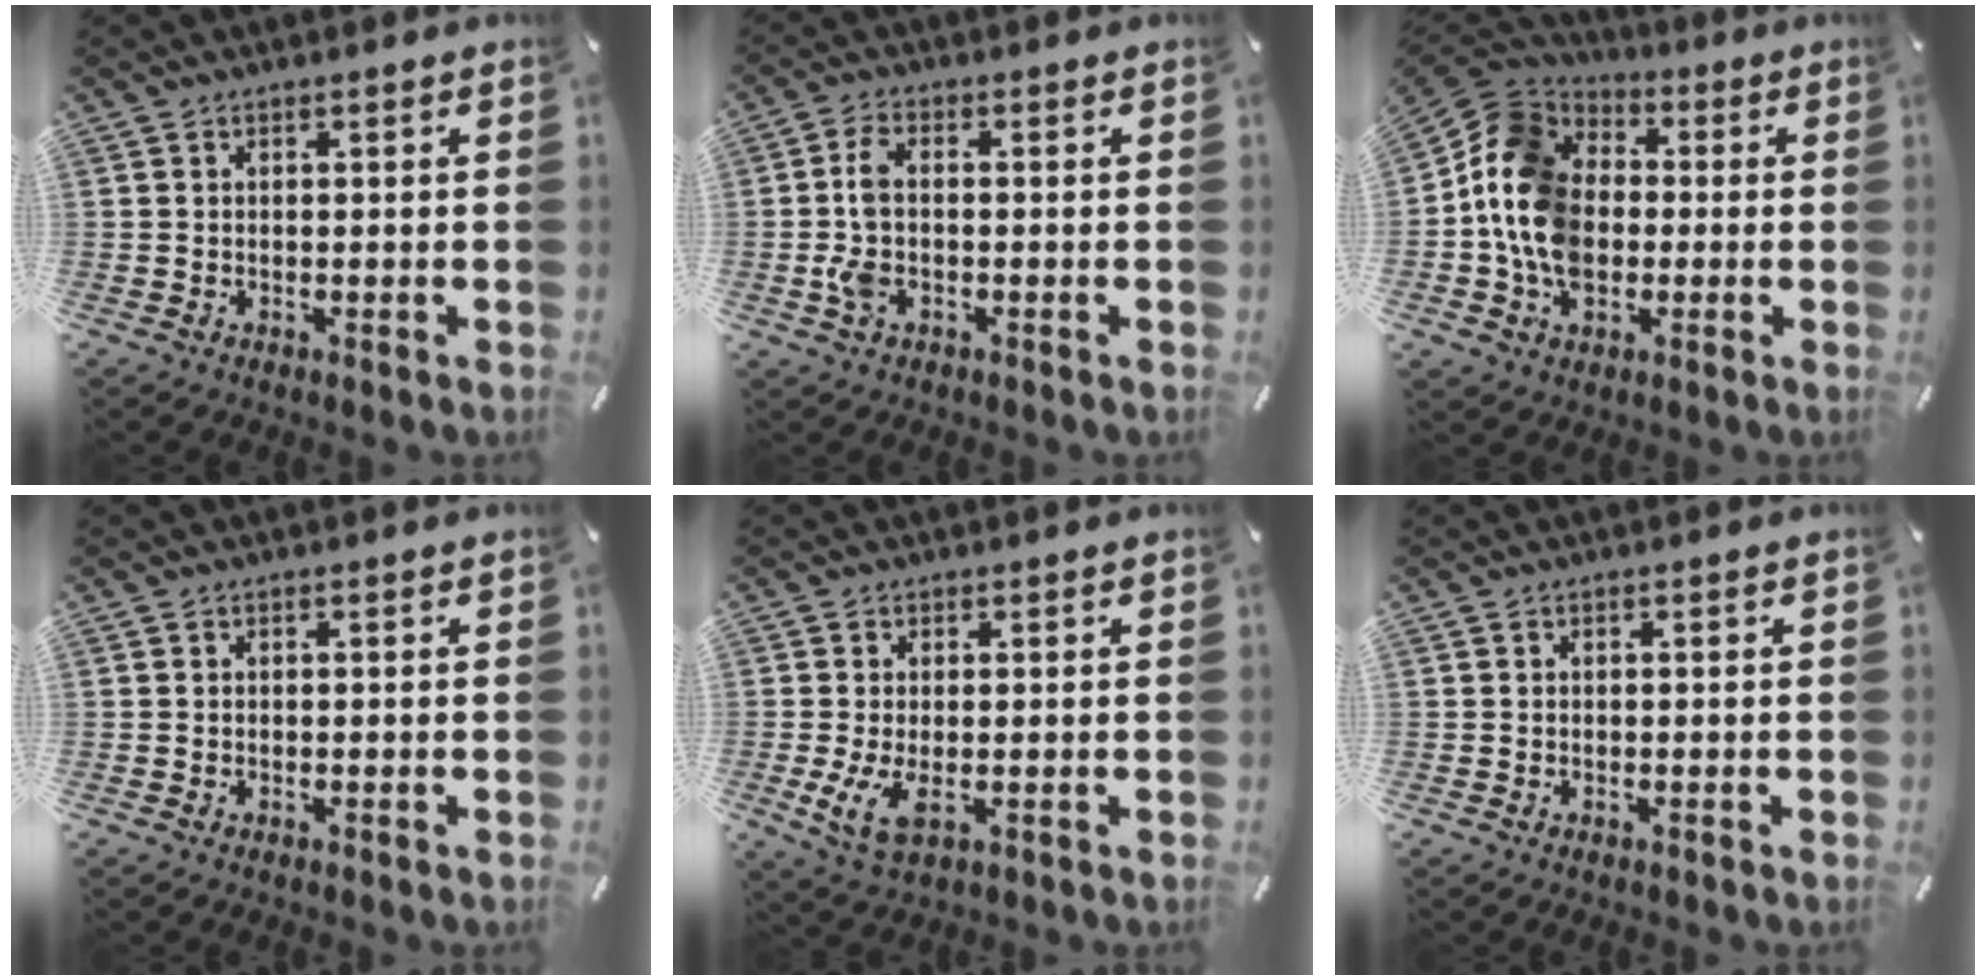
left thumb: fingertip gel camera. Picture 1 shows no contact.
{"total": 5.3, "force": [-0.9, 2.7, 4.5], "torque": [-0.105, 0.002, -0.020]}
{"total": 14.7, "force": [-3.0, 11.8, 8.2], "torque": [-0.200, 0.032, -0.059]}
{"total": 0.0}
{"total": 5.8, "force": [-0.6, 2.6, 5.2], "torque": [-0.113, -0.015, -0.012]}
{"total": 0.0}